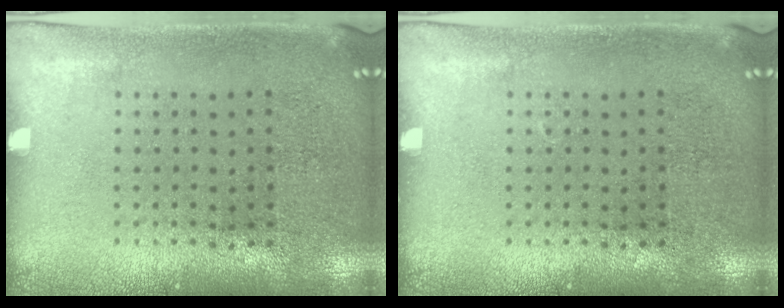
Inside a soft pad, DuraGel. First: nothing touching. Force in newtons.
{"total": 0.0}